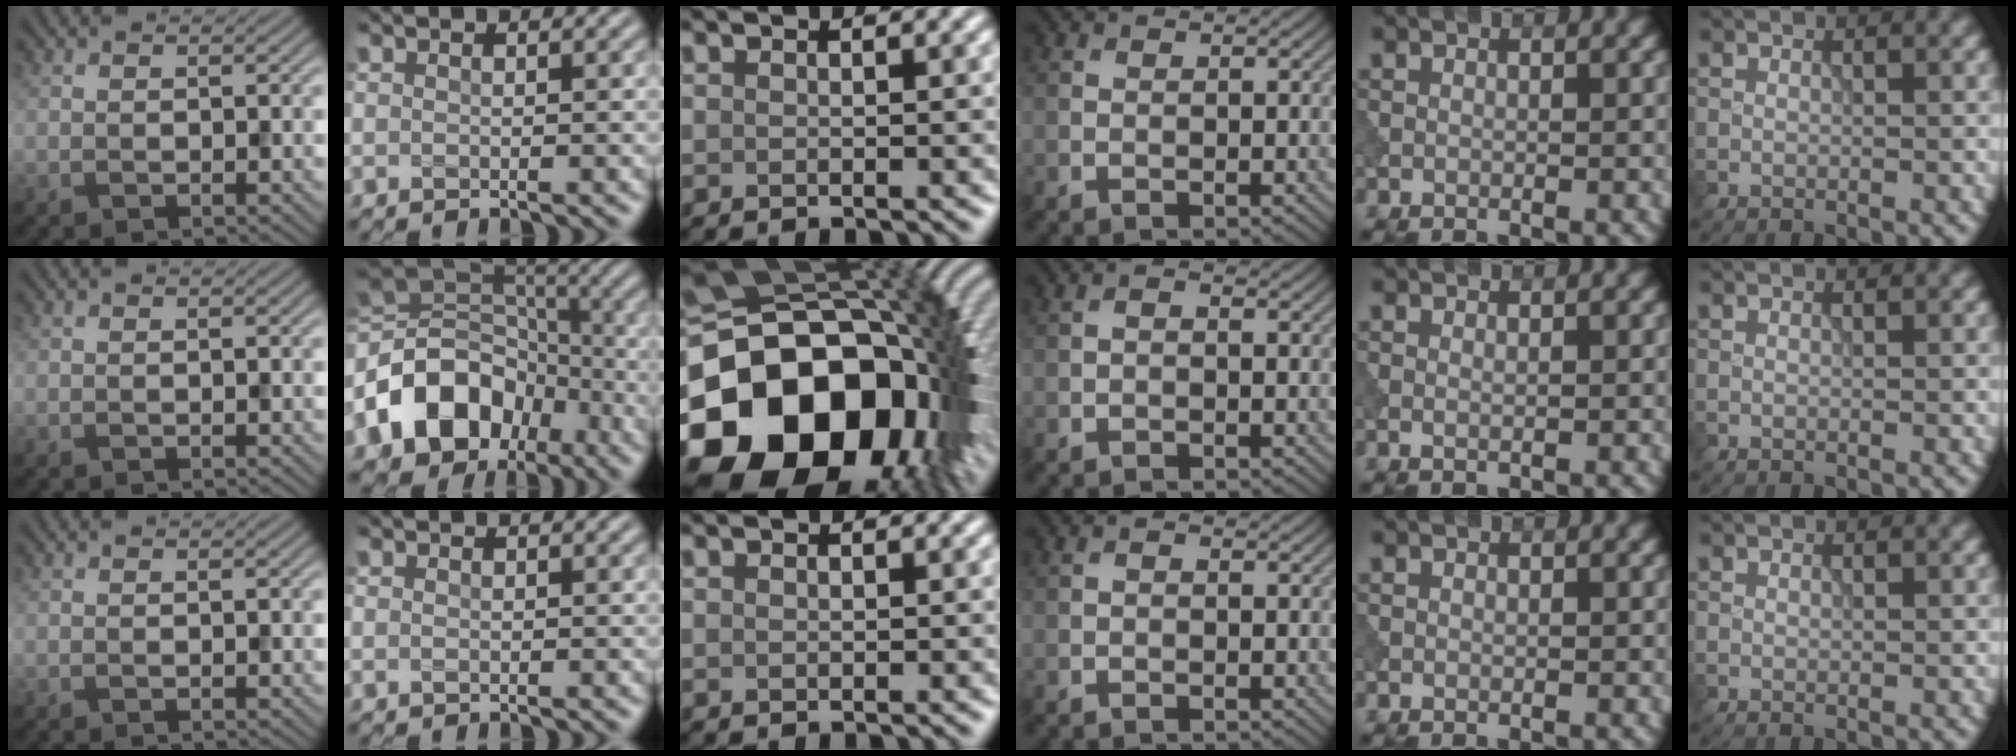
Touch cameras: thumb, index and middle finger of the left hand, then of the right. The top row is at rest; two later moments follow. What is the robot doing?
{"motion": "insert", "object": "peg toy"}